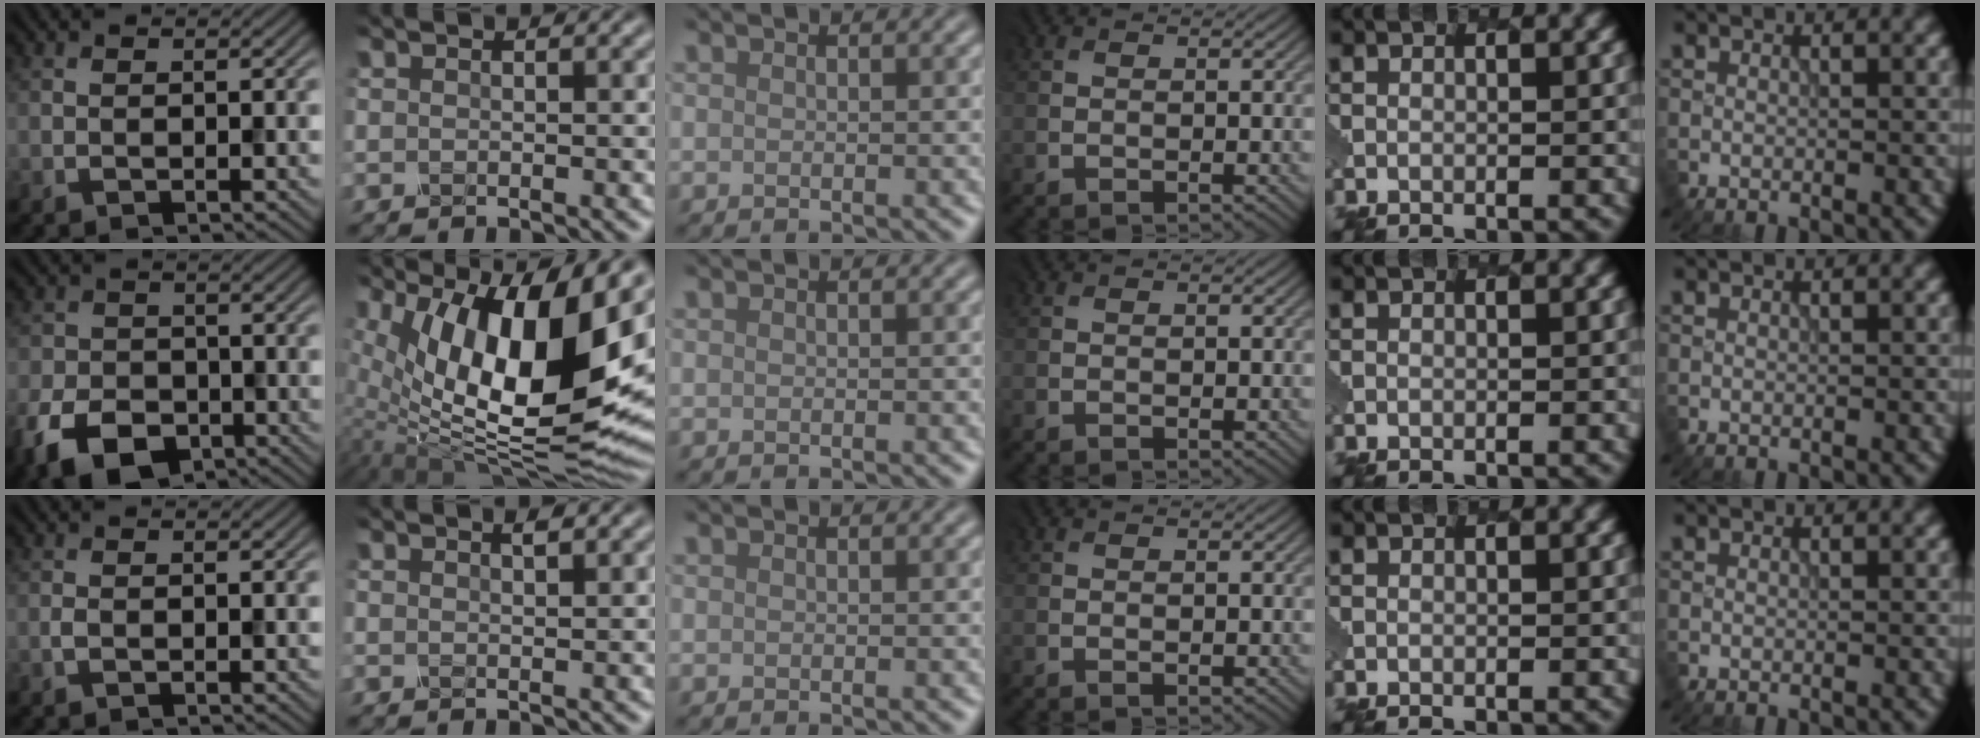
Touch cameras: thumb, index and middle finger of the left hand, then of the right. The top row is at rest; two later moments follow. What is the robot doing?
{"motion": "dispense", "object": "pipette"}